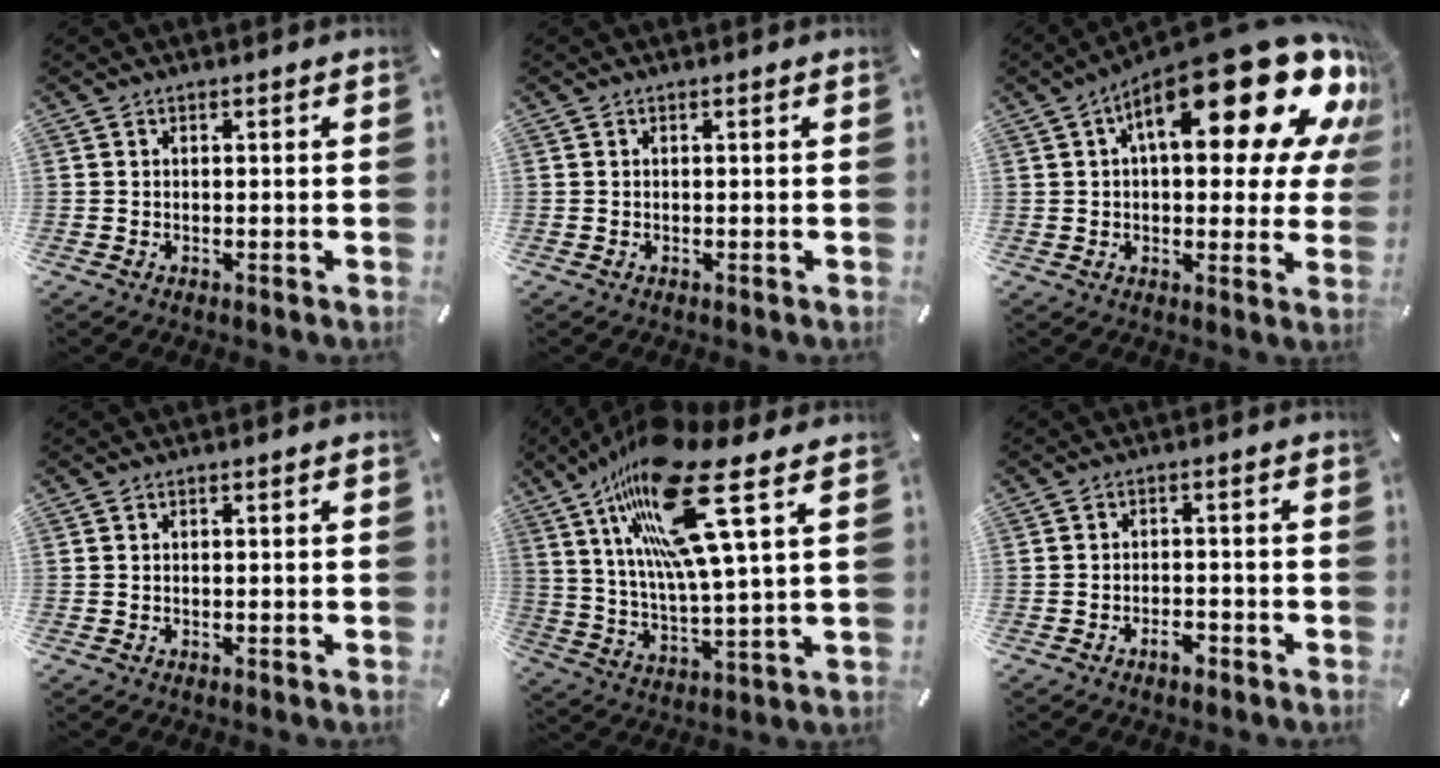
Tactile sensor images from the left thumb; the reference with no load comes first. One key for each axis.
{"total": 0.0}
{"total": 26.5, "fx": 11.9, "fy": 10.5, "fz": 21.2, "tx": -0.294, "ty": -0.078, "tz": 0.194}
{"total": 0.0}
{"total": 21.3, "fx": 11.9, "fy": 3.8, "fz": 17.3, "tx": -0.343, "ty": -0.053, "tz": 0.181}
{"total": 3.1, "fx": -2.2, "fy": 1.3, "fz": 1.8, "tx": -0.029, "ty": 0.010, "tz": -0.041}